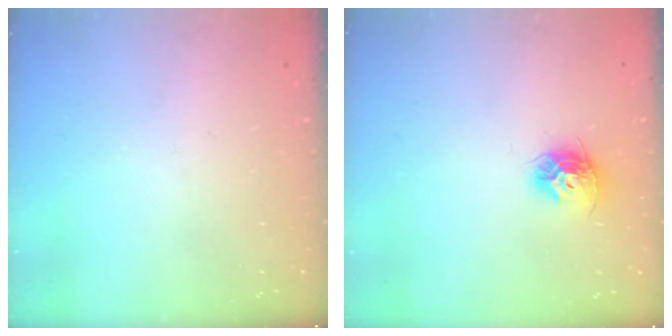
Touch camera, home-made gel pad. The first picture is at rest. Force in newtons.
{"total": 9.9, "press": 9.8, "slide": 0.5}